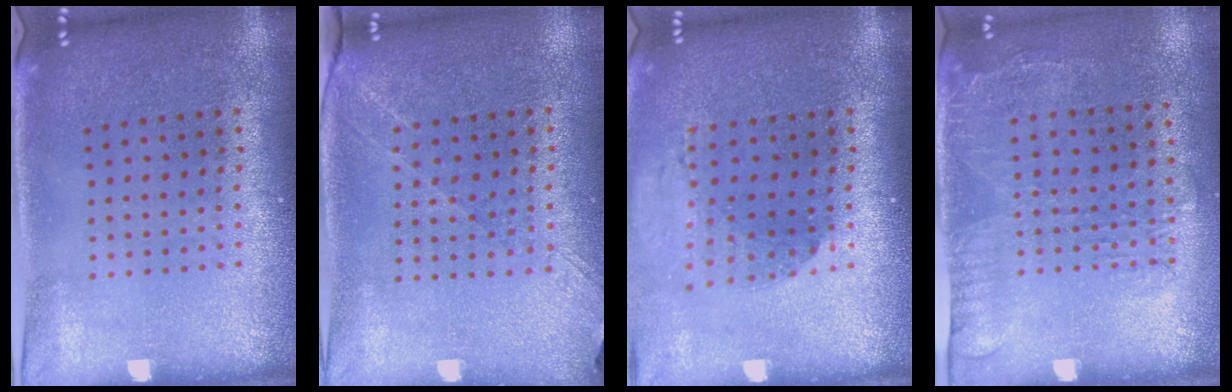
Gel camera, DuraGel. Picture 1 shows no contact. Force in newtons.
{"total": 1.3, "press": 1.2, "slide": 0.6}
{"total": 1.3, "press": 1.3, "slide": 0.4}
{"total": 1.7, "press": 1.2, "slide": 1.1}